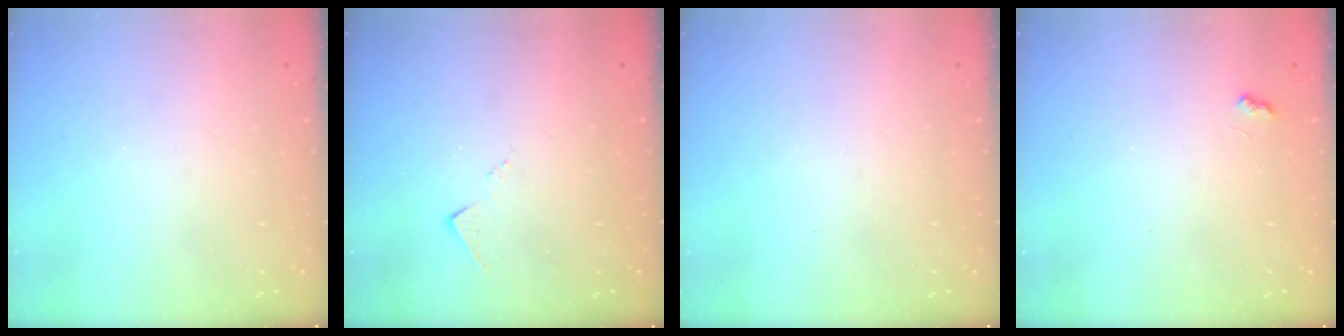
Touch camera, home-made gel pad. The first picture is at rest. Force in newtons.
{"total": 7.1, "press": 7.1, "slide": 0.3}
{"total": 0.0}
{"total": 3.5, "press": 3.4, "slide": 0.4}